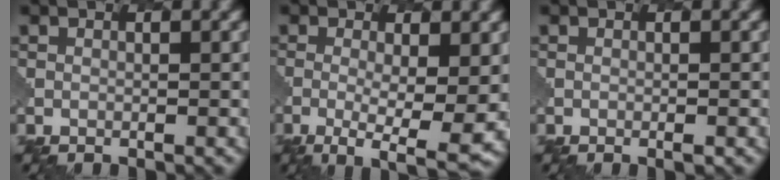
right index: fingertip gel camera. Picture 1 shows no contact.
{"total": 6.1, "force": [-1.5, 1.5, 5.7], "torque": [-0.093, -0.014, -0.020]}
{"total": 0.7, "force": [-0.1, 0.1, 0.6], "torque": [-0.009, -0.002, -0.002]}